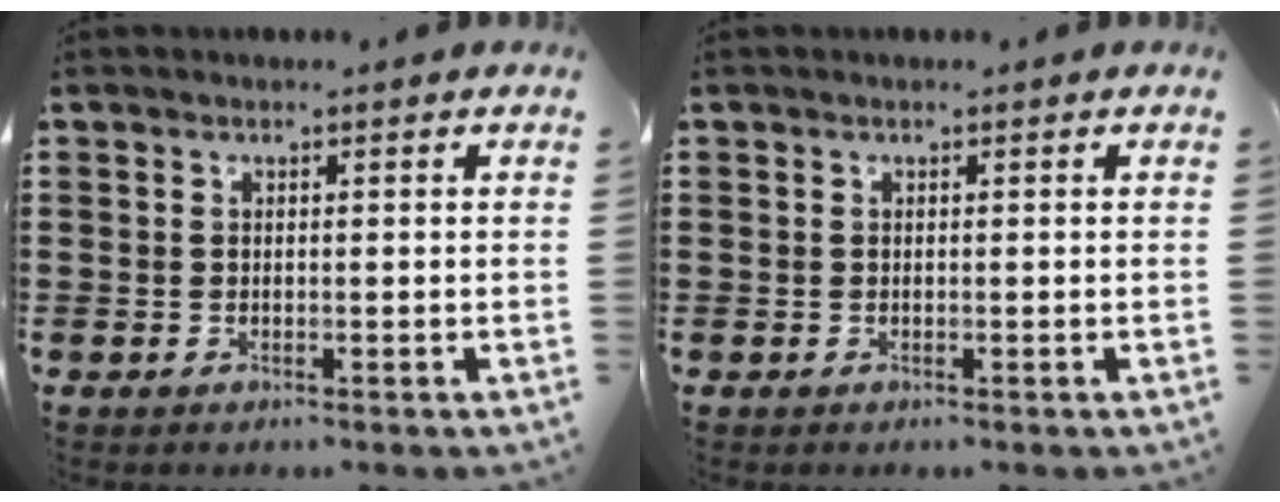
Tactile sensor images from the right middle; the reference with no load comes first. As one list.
[{"total": 0.0}]